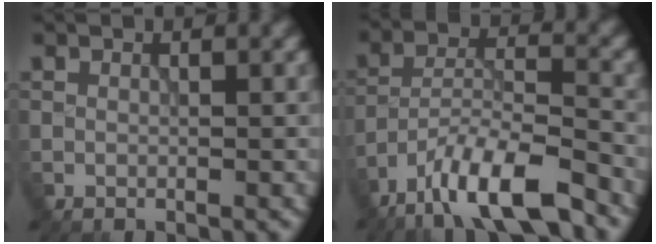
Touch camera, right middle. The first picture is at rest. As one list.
[{"total": 9.7, "force": [-7.2, 2.4, 6.1], "torque": [-0.100, 0.005, -0.137]}]